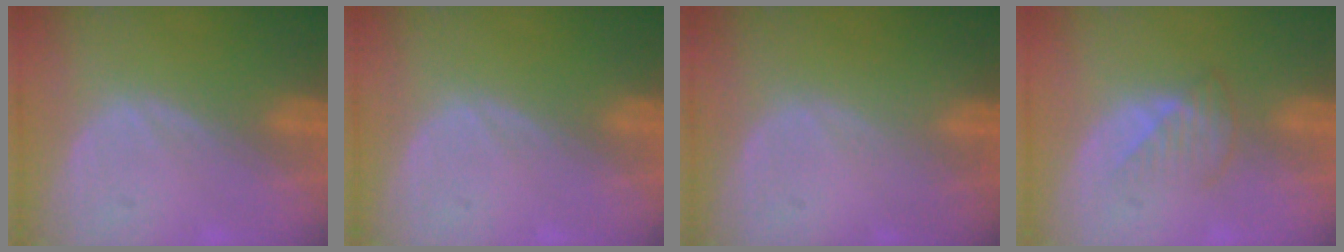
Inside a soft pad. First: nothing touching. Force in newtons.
{"total": 0.0}
{"total": 0.0}
{"total": 3.2, "press": 3.1, "slide": 1.0}